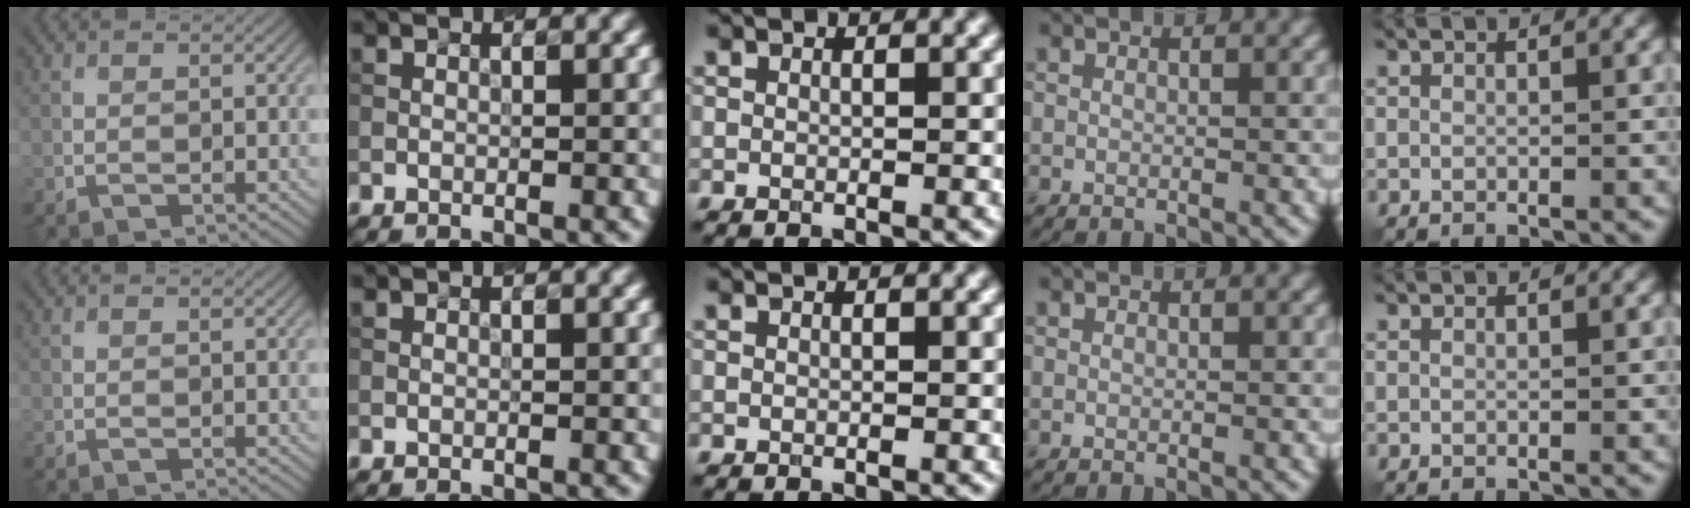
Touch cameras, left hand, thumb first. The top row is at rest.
{}